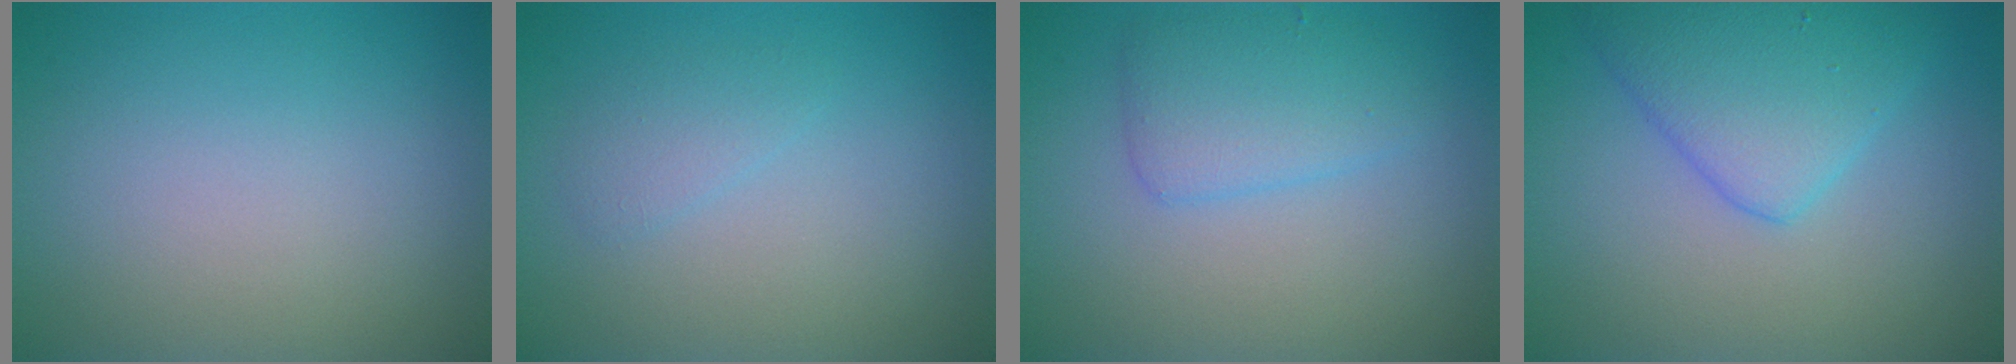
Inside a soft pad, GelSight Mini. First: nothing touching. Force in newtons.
{"total": 1.2, "press": 1.2, "slide": 0.1}
{"total": 3.1, "press": 3.1, "slide": 0.1}
{"total": 4.6, "press": 4.6, "slide": 0.2}